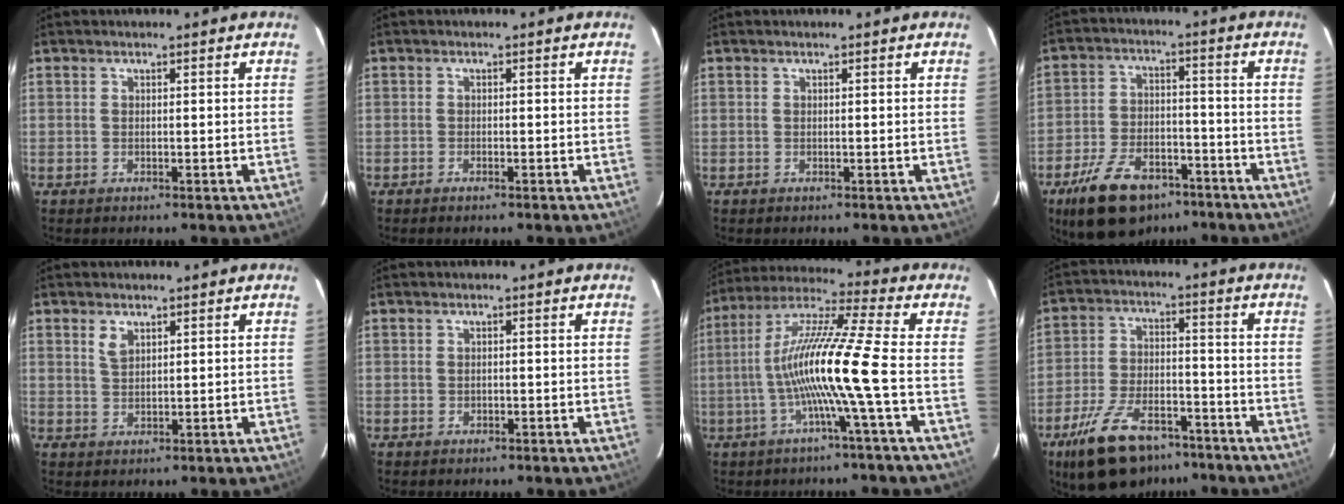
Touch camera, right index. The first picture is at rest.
{"total": 0.9, "force": [-0.7, 0.2, 0.4], "torque": [-0.010, 0.000, -0.015]}
{"total": 0.0}
{"total": 15.7, "force": [-10.5, 8.2, 8.4], "torque": [-0.183, -0.001, -0.167]}
{"total": 2.5, "force": [1.4, 1.4, 1.6], "torque": [-0.028, 0.003, 0.027]}
{"total": 0.6, "force": [-0.2, 0.6, 0.1], "torque": [0.001, 0.000, -0.002]}
{"total": 14.2, "force": [-3.3, -1.9, 13.7], "torque": [-0.250, 0.004, -0.064]}
{"total": 16.5, "force": [-11.4, 7.7, 9.1], "torque": [-0.191, -0.012, -0.188]}